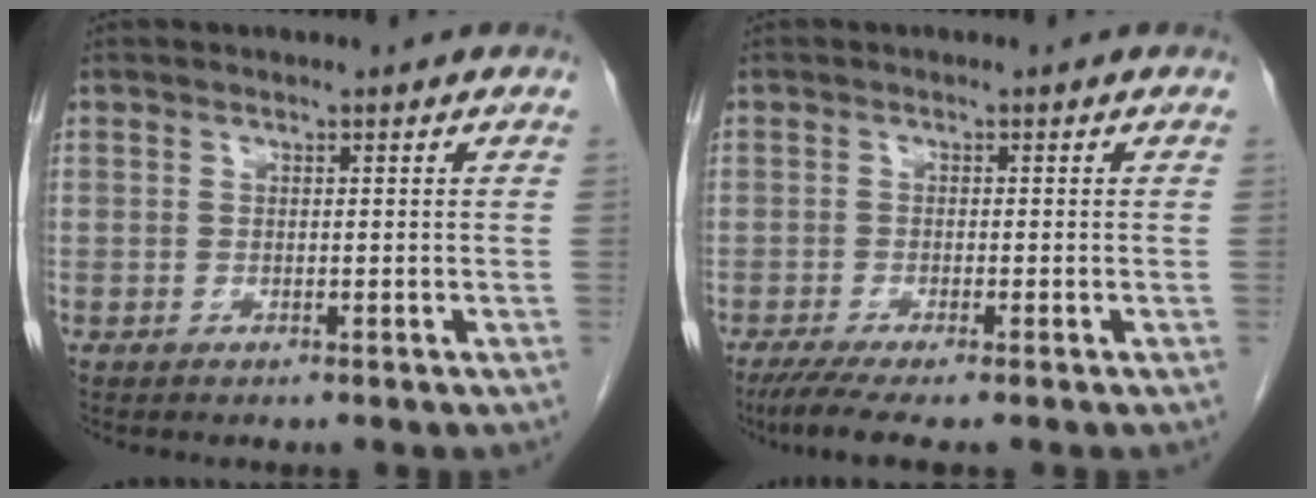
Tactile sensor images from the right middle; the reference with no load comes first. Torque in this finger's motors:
{"motor_torque": [0.66, -0.39, 0.07, 0.05]}